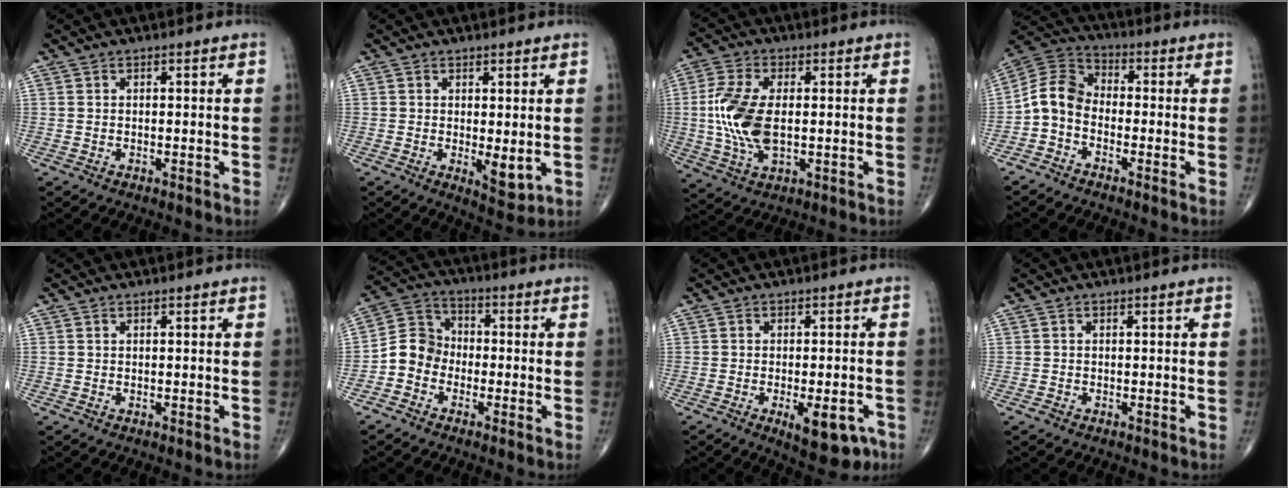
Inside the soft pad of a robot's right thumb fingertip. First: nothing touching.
{"total": 4.4, "force": [-0.2, 1.8, 4.1], "torque": [-0.054, -0.015, 0.003]}
{"total": 12.0, "force": [-0.1, 6.2, 10.3], "torque": [-0.227, -0.001, -0.001]}
{"total": 7.3, "force": [-2.3, 5.2, 4.6], "torque": [-0.078, 0.041, -0.064]}
{"total": 0.0}
{"total": 7.0, "force": [-2.4, 6.0, 2.7], "torque": [-0.031, 0.033, -0.061]}
{"total": 8.5, "force": [-3.6, 3.5, 6.9], "torque": [-0.076, 0.003, -0.040]}
{"total": 0.6, "force": [-0.3, 0.4, 0.2], "torque": [-0.002, 0.000, -0.008]}